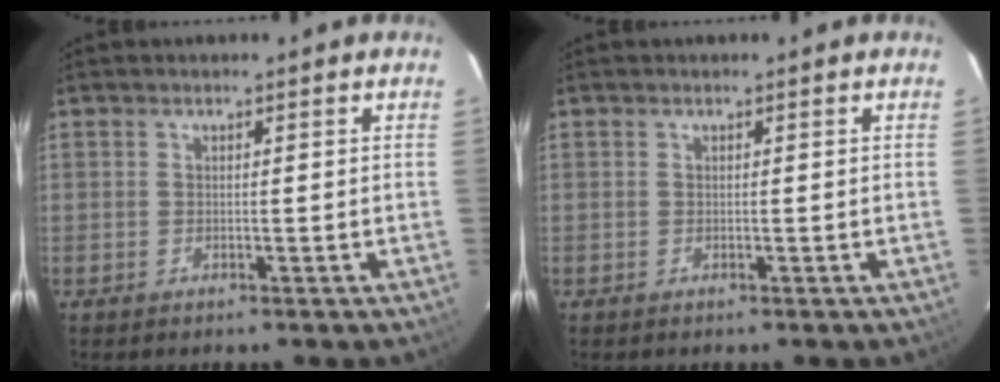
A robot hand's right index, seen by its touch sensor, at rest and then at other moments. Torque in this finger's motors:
{"motor_torque": [0.01, -0.01, 0.00, 0.00]}